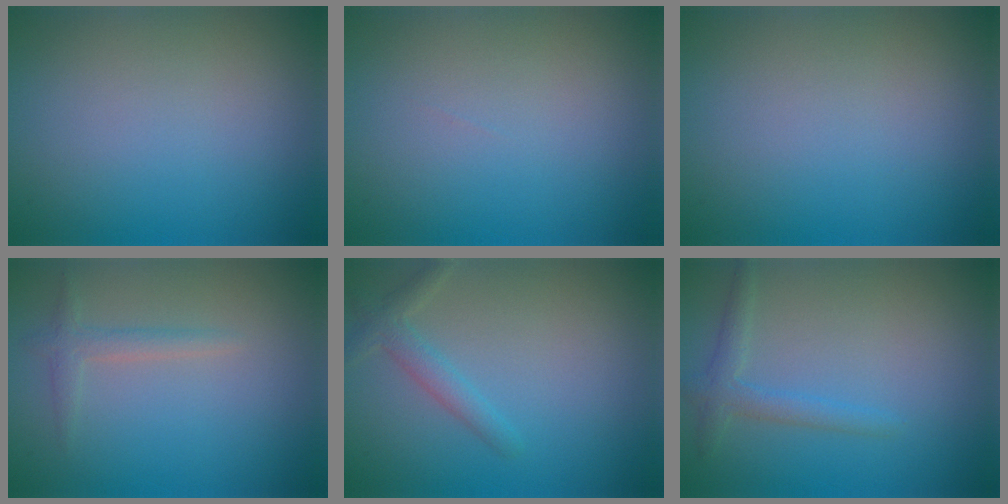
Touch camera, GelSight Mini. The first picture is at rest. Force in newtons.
{"total": 0.0}
{"total": 0.0}
{"total": 1.5, "press": 1.5, "slide": 0.0}
{"total": 2.0, "press": 2.0, "slide": 0.1}
{"total": 2.0, "press": 2.0, "slide": 0.1}